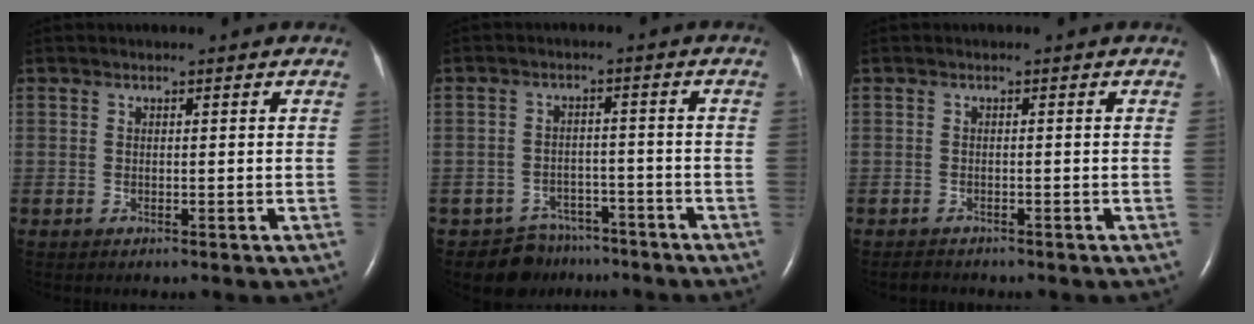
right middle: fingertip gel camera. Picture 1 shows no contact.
{"total": 6.5, "force": [-5.3, 3.6, -0.8], "torque": [0.021, 0.023, -0.080]}
{"total": 1.2, "force": [-1.1, 0.4, 0.0], "torque": [-0.006, -0.003, -0.018]}